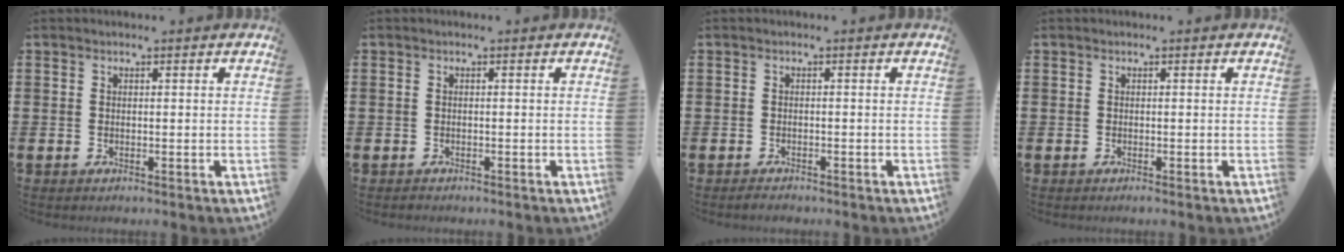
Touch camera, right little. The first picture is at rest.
{"total": 0.0}
{"total": 0.6, "force": [-0.5, 0.2, 0.0], "torque": [-0.005, 0.000, -0.012]}
{"total": 0.0}